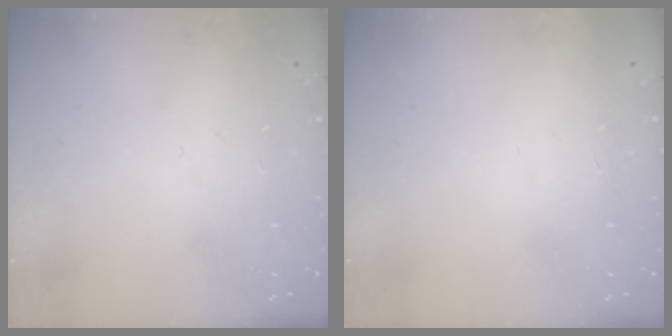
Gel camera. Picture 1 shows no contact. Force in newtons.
{"total": 1.7, "press": 1.7, "slide": 0.1}